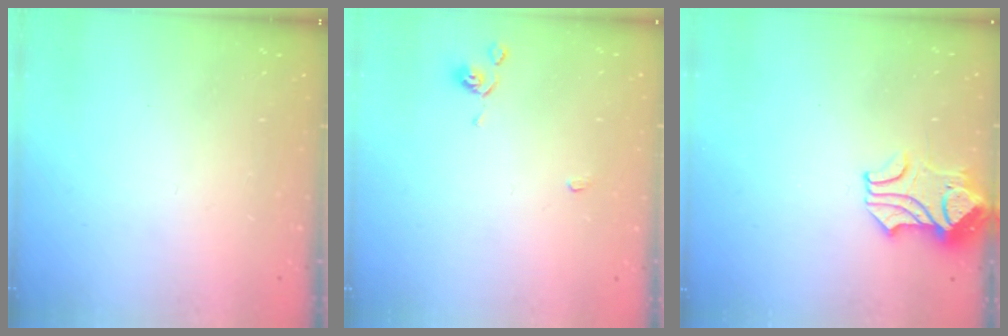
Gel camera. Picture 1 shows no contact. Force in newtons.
{"total": 0.9, "press": 0.9, "slide": 0.4}
{"total": 2.0, "press": 1.7, "slide": 1.0}